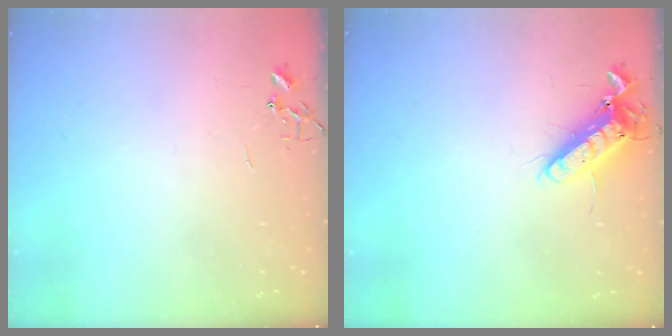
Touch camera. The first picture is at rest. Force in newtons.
{"total": 12.4, "press": 12.3, "slide": 2.0}